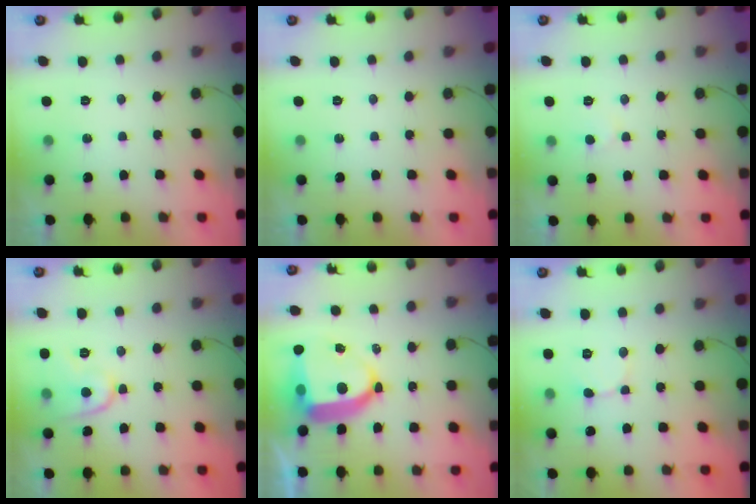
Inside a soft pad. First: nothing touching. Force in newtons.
{"total": 0.0}
{"total": 2.5, "press": 2.5, "slide": 0.2}
{"total": 8.4, "press": 8.3, "slide": 1.0}
{"total": 12.7, "press": 12.6, "slide": 1.6}
{"total": 2.5, "press": 2.5, "slide": 0.3}